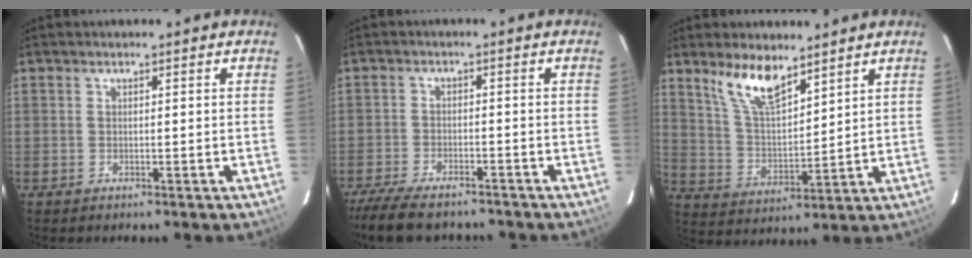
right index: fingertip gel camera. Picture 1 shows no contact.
{"total": 12.1, "force": [-10.2, 3.5, 5.5], "torque": [-0.133, -0.029, -0.169]}
{"total": 9.7, "force": [7.2, 2.8, 5.9], "torque": [-0.112, 0.003, 0.148]}